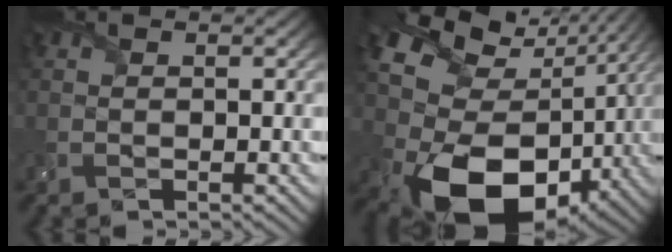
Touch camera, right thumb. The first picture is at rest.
{"total": 18.3, "force": [0.4, 13.4, 12.4], "torque": [-0.236, -0.048, 0.048]}